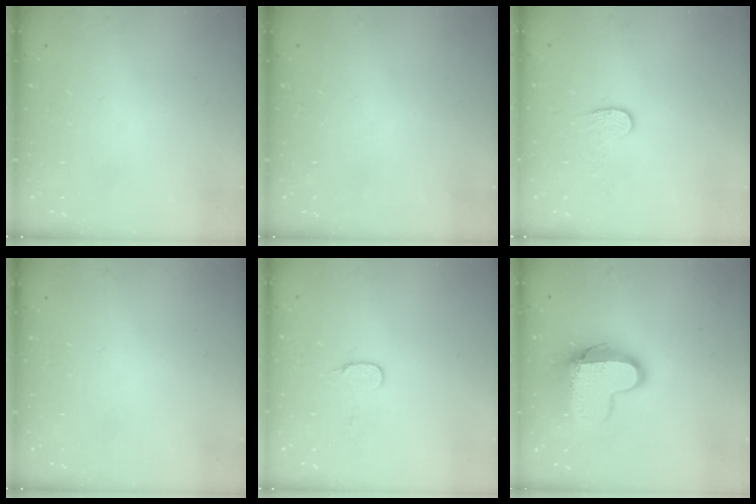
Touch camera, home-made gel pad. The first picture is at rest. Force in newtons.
{"total": 0.0}
{"total": 3.8, "press": 3.8, "slide": 0.4}
{"total": 0.0}
{"total": 5.9, "press": 5.9, "slide": 0.5}
{"total": 12.7, "press": 12.7, "slide": 0.9}